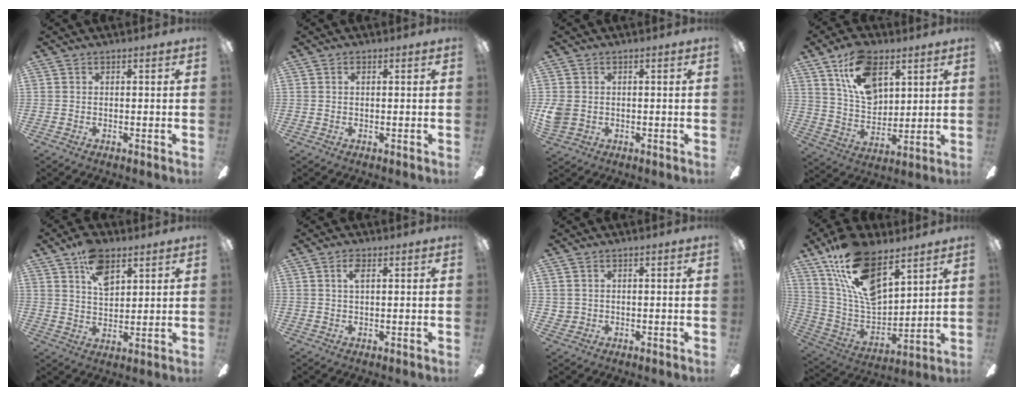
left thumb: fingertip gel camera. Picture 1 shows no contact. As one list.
[{"total": 0.7, "force": [0.3, 0.3, 0.6], "torque": [-0.012, 0.002, 0.005]}, {"total": 4.0, "force": [0.3, 3.4, 2.1], "torque": [-0.052, 0.004, 0.007]}, {"total": 15.1, "force": [8.5, 8.7, 8.9], "torque": [-0.160, -0.018, 0.161]}, {"total": 9.9, "force": [5.9, 5.3, 6.0], "torque": [-0.098, -0.016, 0.105]}, {"total": 2.7, "force": [1.4, 1.1, 2.1], "torque": [-0.040, 0.002, 0.022]}, {"total": 1.7, "force": [0.8, 1.5, 0.2], "torque": [-0.006, 0.002, 0.015]}, {"total": 19.6, "force": [12.6, 8.6, 12.3], "torque": [-0.253, -0.076, 0.222]}]